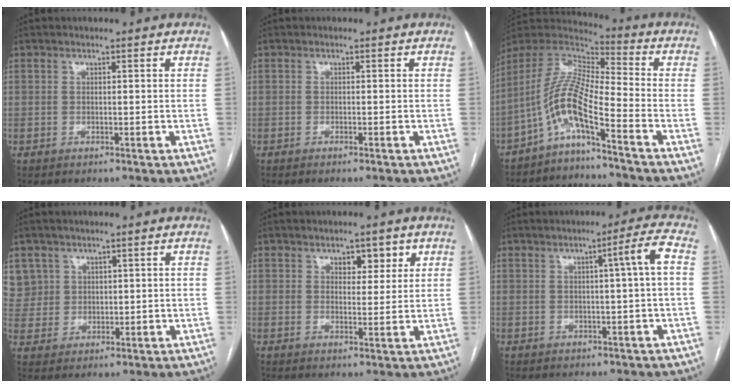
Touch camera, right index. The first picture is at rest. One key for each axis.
{"total": 0.6, "fx": -0.4, "fy": -0.1, "fz": 0.4, "tx": -0.011, "ty": -0.001, "tz": -0.005}
{"total": 9.5, "fx": -5.8, "fy": 0.7, "fz": 7.5, "tx": -0.163, "ty": 0.022, "tz": -0.117}
{"total": 7.3, "fx": 3.6, "fy": 6.3, "fz": 0.2, "tx": -0.003, "ty": 0.015, "tz": 0.084}
{"total": 4.1, "fx": 2.2, "fy": 2.2, "fz": 2.7, "tx": -0.028, "ty": 0.002, "tz": 0.032}
{"total": 4.8, "fx": 0.6, "fy": -0.8, "fz": 4.7, "tx": -0.068, "ty": 0.006, "tz": 0.013}